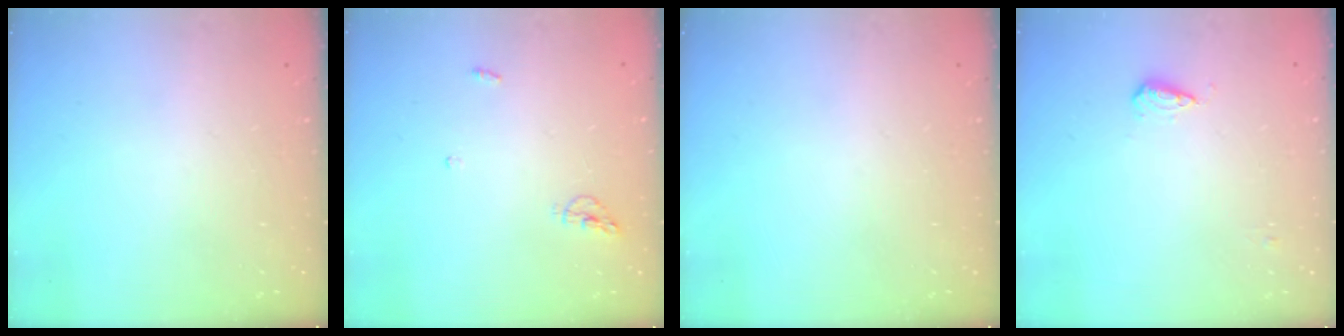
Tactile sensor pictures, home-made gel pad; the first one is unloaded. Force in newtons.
{"total": 4.6, "press": 4.5, "slide": 1.0}
{"total": 0.0}
{"total": 5.5, "press": 5.4, "slide": 0.9}